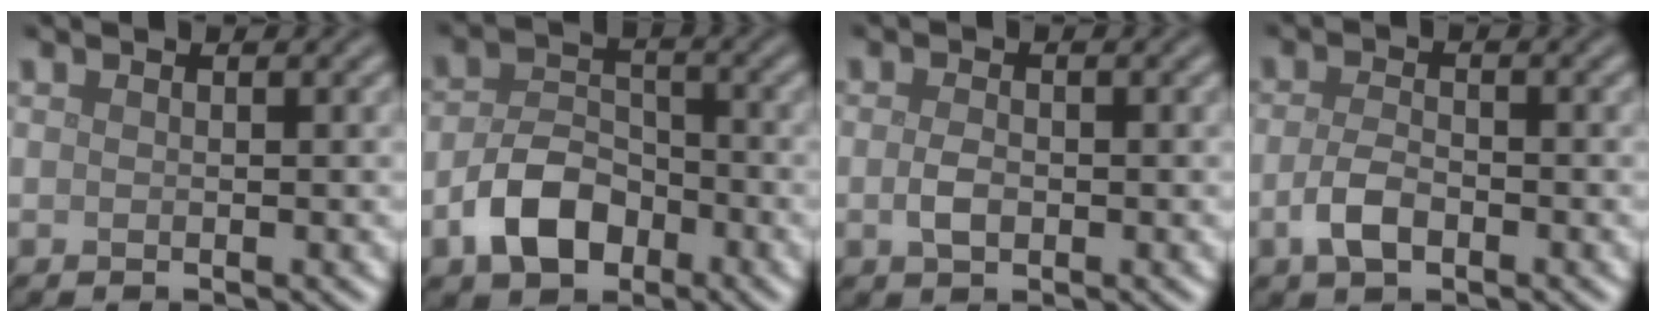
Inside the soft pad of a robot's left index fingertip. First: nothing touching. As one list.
[{"total": 5.2, "force": [-2.6, 3.4, 3.0], "torque": [-0.058, 0.003, -0.052]}, {"total": 1.7, "force": [-0.3, 1.0, 1.3], "torque": [-0.029, 0.000, -0.006]}, {"total": 2.7, "force": [-1.1, 1.4, 2.1], "torque": [-0.045, -0.001, -0.025]}]